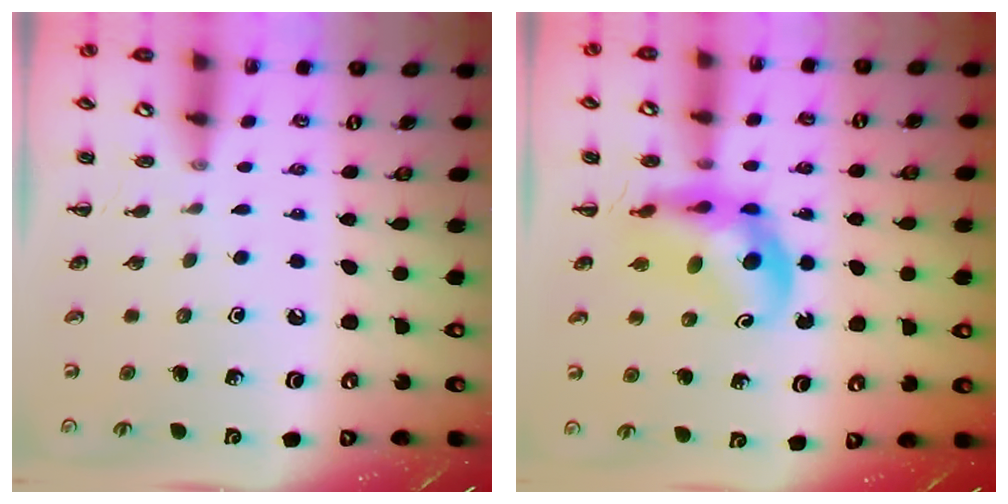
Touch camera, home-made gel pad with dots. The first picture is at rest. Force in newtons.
{"total": 8.5, "press": 8.1, "slide": 2.6}